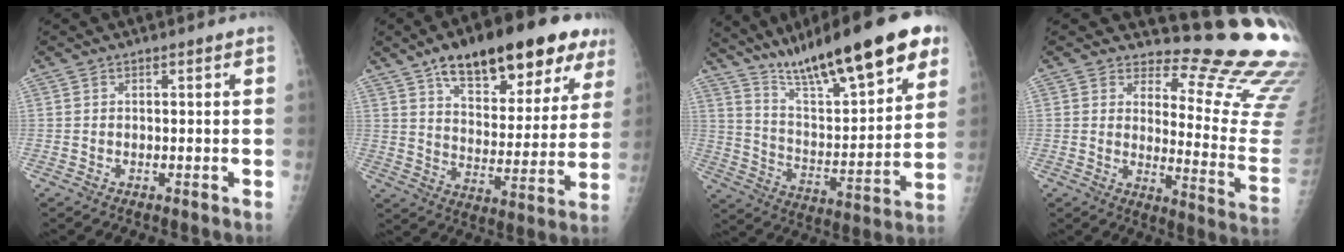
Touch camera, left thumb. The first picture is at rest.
{"total": 23.8, "force": [14.2, 9.3, 16.6], "torque": [-0.203, -0.028, 0.213]}
{"total": 25.2, "force": [16.8, 5.5, 17.9], "torque": [-0.258, -0.050, 0.279]}
{"total": 18.2, "force": [16.1, 4.1, 7.5], "torque": [-0.053, -0.186, 0.181]}